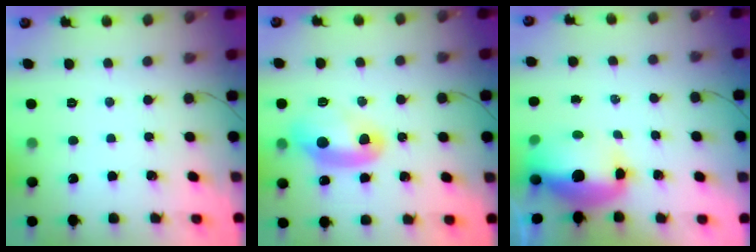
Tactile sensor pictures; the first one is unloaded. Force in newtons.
{"total": 10.2, "press": 10.2, "slide": 0.9}
{"total": 12.2, "press": 11.9, "slide": 2.7}